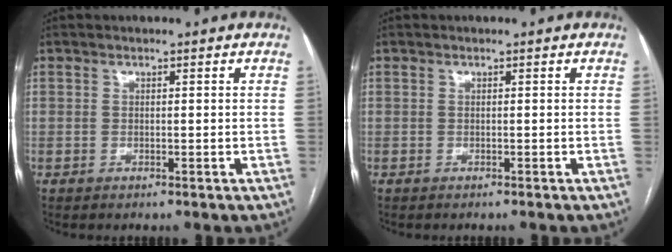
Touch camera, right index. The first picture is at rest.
{"total": 0.6, "force": [-0.5, -0.1, 0.2], "torque": [0.001, 0.001, -0.010]}